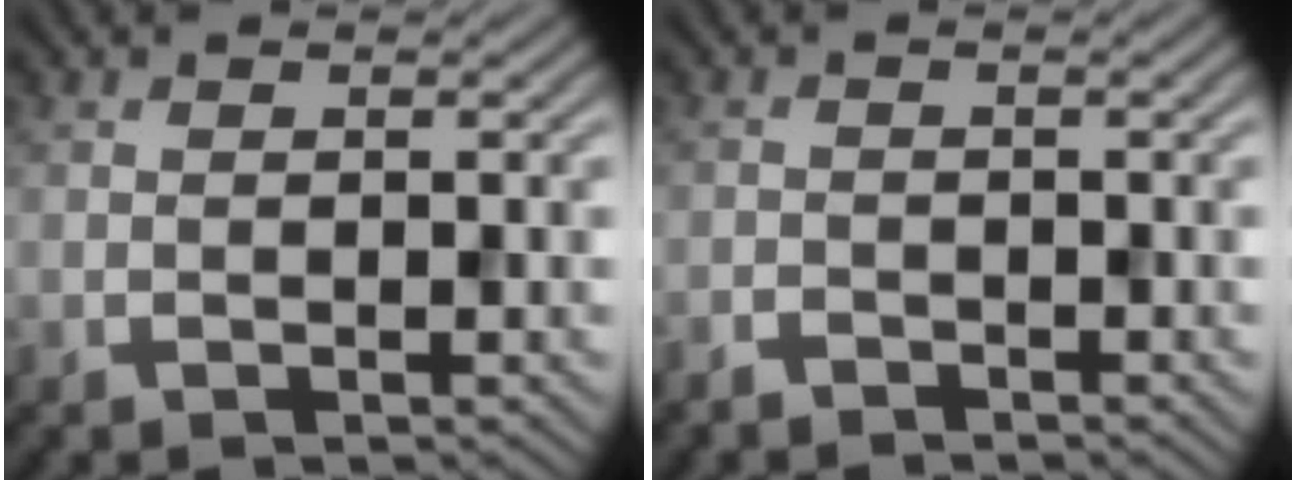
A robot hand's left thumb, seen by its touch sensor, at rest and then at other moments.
{"total": 1.1, "force": [-1.1, 0.1, 0.1], "torque": [0.008, -0.004, -0.021]}